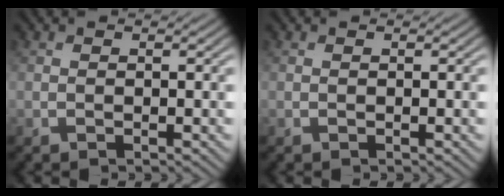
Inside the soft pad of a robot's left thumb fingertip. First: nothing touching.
{"total": 0.0}